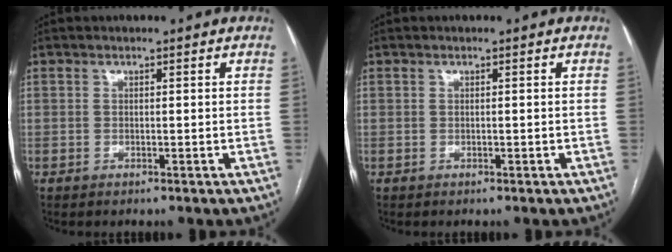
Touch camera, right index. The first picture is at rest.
{"total": 0.0}